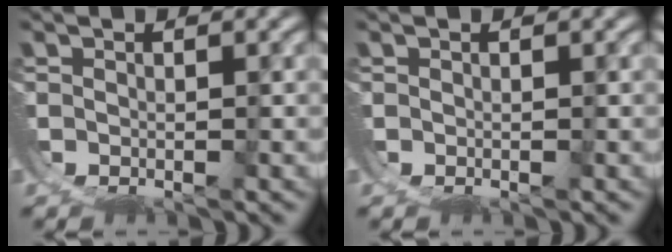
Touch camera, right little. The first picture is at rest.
{"total": 0.0}